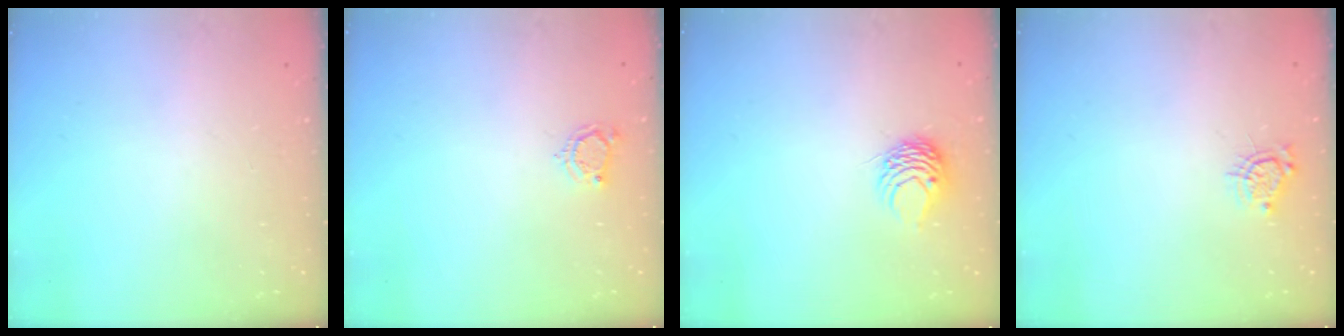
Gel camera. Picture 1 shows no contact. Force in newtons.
{"total": 3.9, "press": 3.8, "slide": 0.5}
{"total": 5.4, "press": 5.4, "slide": 0.5}
{"total": 5.9, "press": 5.9, "slide": 0.5}